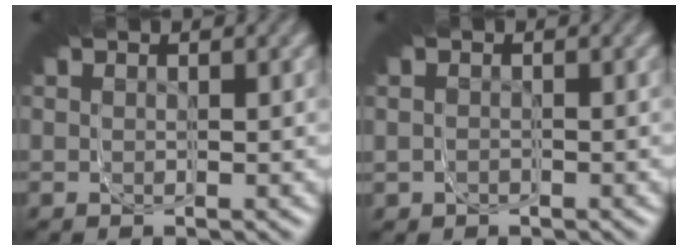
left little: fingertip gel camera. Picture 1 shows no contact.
{"total": 2.1, "force": [-1.1, 1.7, 0.8], "torque": [-0.014, -0.014, -0.012]}